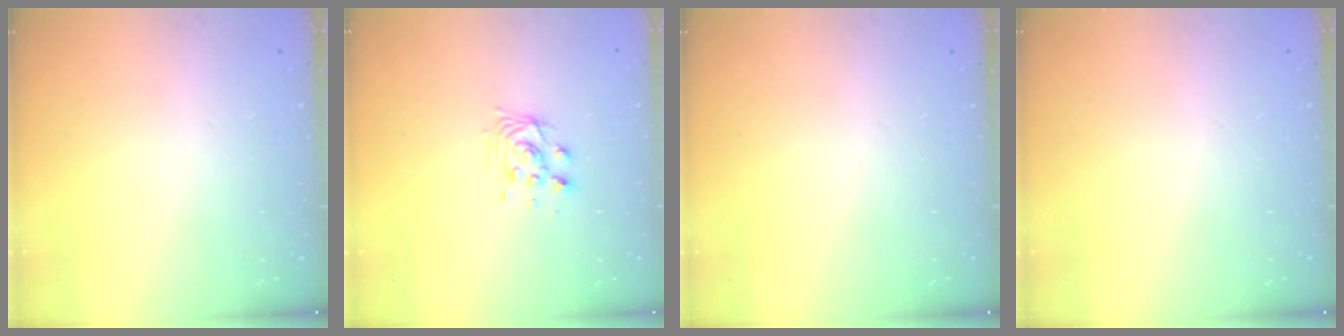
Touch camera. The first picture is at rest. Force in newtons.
{"total": 7.6, "press": 7.6, "slide": 0.5}
{"total": 0.0}
{"total": 0.0}